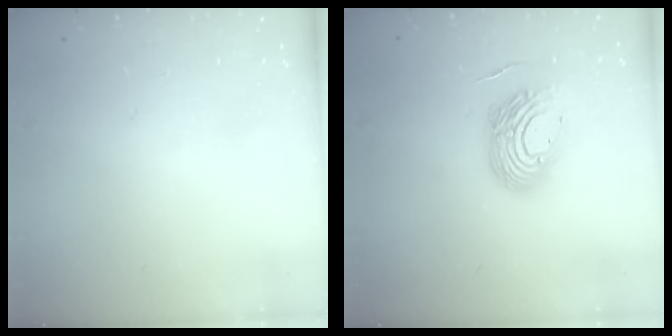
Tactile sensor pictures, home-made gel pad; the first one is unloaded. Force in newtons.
{"total": 13.3, "press": 13.1, "slide": 2.3}